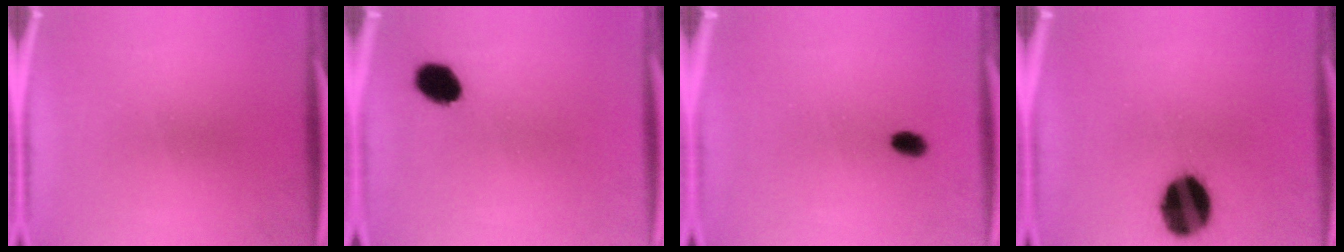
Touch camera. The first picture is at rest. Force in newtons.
{"total": 6.1}
{"total": 2.5}
{"total": 16.2}